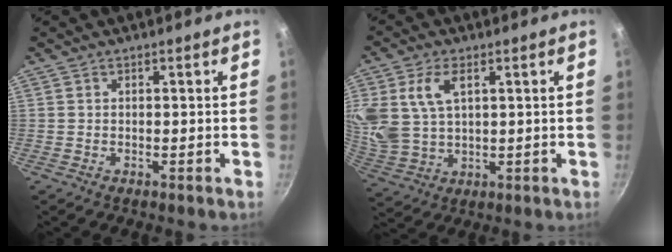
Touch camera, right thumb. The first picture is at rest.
{"total": 12.3, "force": [4.1, 7.8, 8.5], "torque": [-0.175, -0.012, 0.089]}